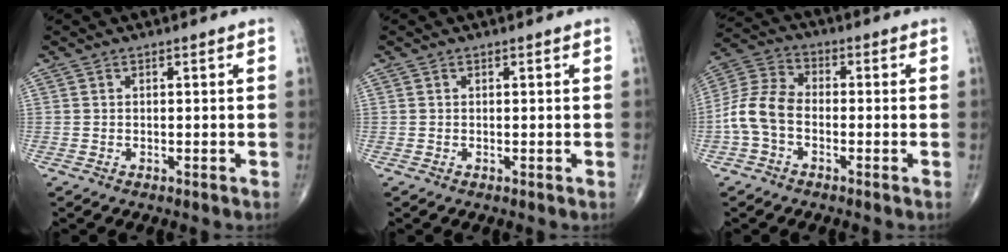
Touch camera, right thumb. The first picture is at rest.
{"total": 0.0}
{"total": 8.6, "force": [-2.3, 5.6, 6.1], "torque": [-0.125, 0.028, -0.058]}